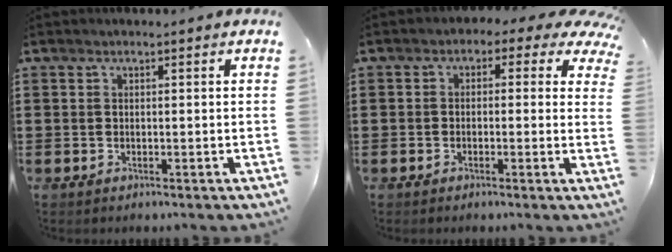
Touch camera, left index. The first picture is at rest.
{"total": 1.8, "force": [-0.8, 1.3, 0.9], "torque": [-0.024, 0.006, -0.021]}